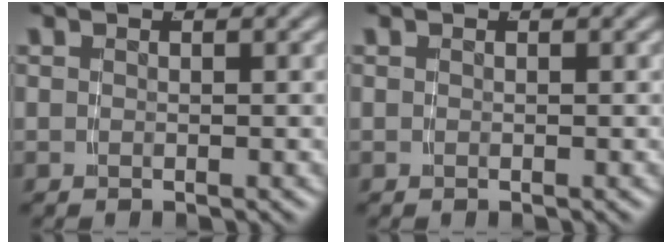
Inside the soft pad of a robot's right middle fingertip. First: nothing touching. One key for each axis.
{"total": 0.0}